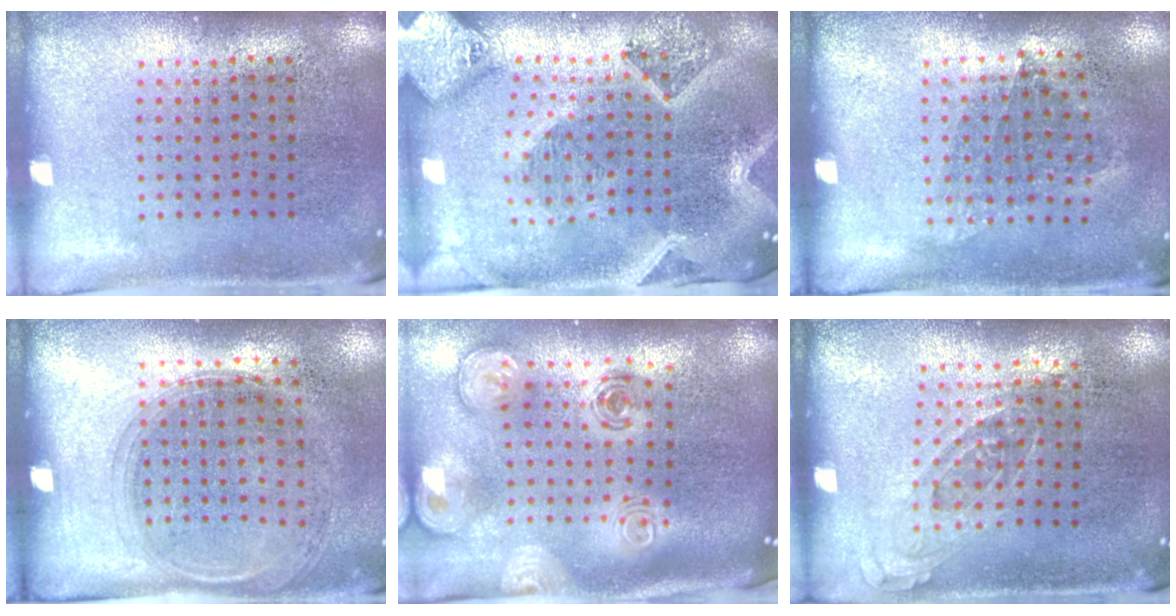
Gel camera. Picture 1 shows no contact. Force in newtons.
{"total": 3.7, "press": 3.0, "slide": 2.2}
{"total": 1.0, "press": 0.8, "slide": 0.6}
{"total": 1.4, "press": 1.2, "slide": 0.6}
{"total": 2.9, "press": 2.0, "slide": 2.1}
{"total": 0.6, "press": 0.6, "slide": 0.3}